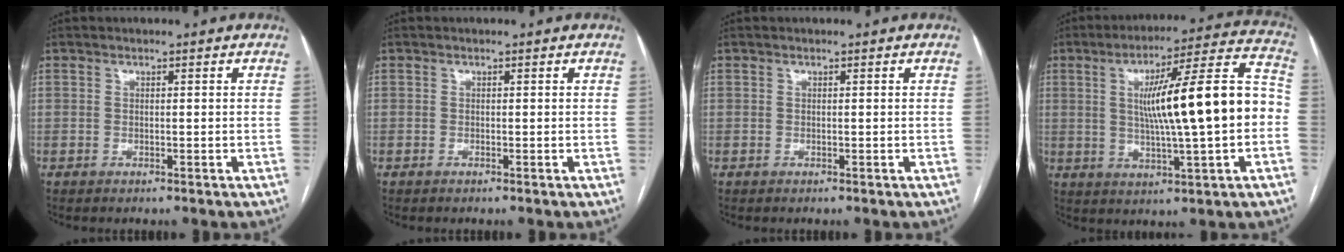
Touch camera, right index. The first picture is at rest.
{"total": 0.0}
{"total": 0.0}
{"total": 17.5, "force": [0.0, 1.3, 17.5], "torque": [-0.265, 0.028, 0.001]}